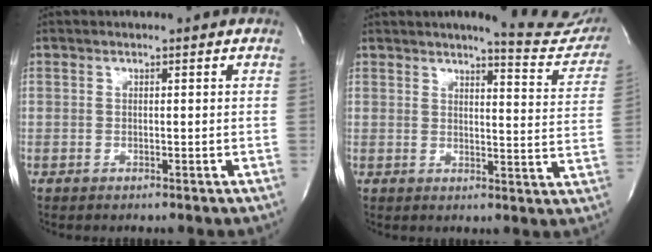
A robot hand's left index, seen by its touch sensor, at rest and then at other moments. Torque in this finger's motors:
{"motor_torque": [1.08, -1.06, 0.32, 0.05]}